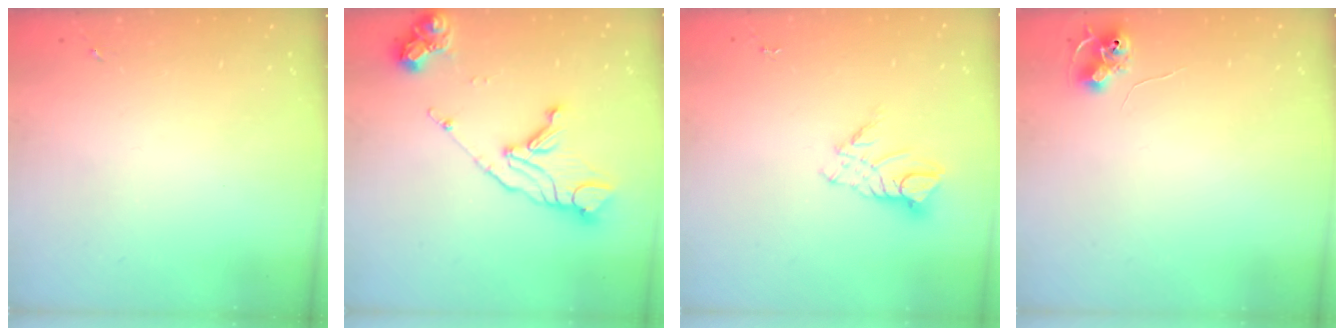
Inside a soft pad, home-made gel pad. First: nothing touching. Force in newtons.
{"total": 14.7, "press": 14.6, "slide": 1.7}
{"total": 8.9, "press": 8.9, "slide": 0.8}
{"total": 7.9, "press": 7.8, "slide": 0.9}